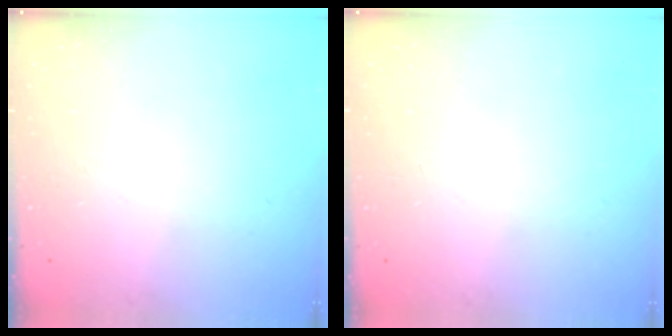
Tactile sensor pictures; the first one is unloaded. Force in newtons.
{"total": 0.0}